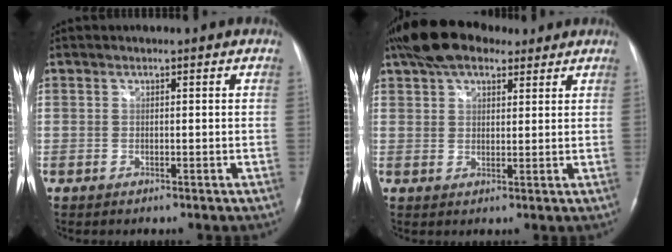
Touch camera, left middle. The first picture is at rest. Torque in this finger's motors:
{"motor_torque": [1.13, -1.01, 0.10, 0.07]}